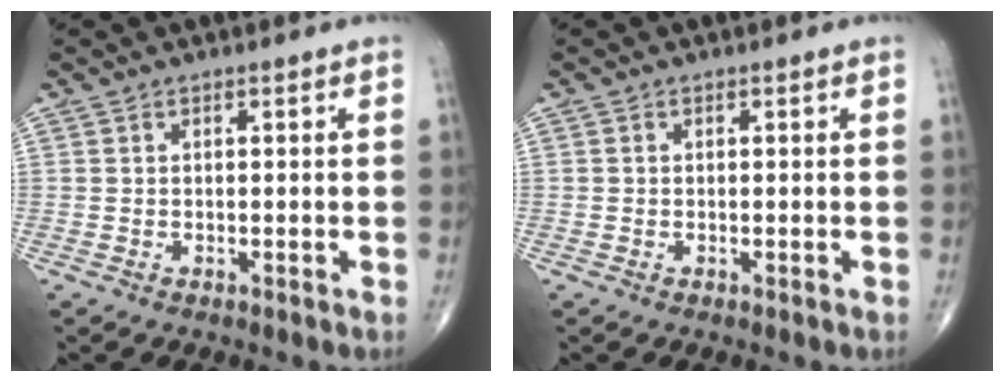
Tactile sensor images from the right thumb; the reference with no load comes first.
{"total": 0.0}